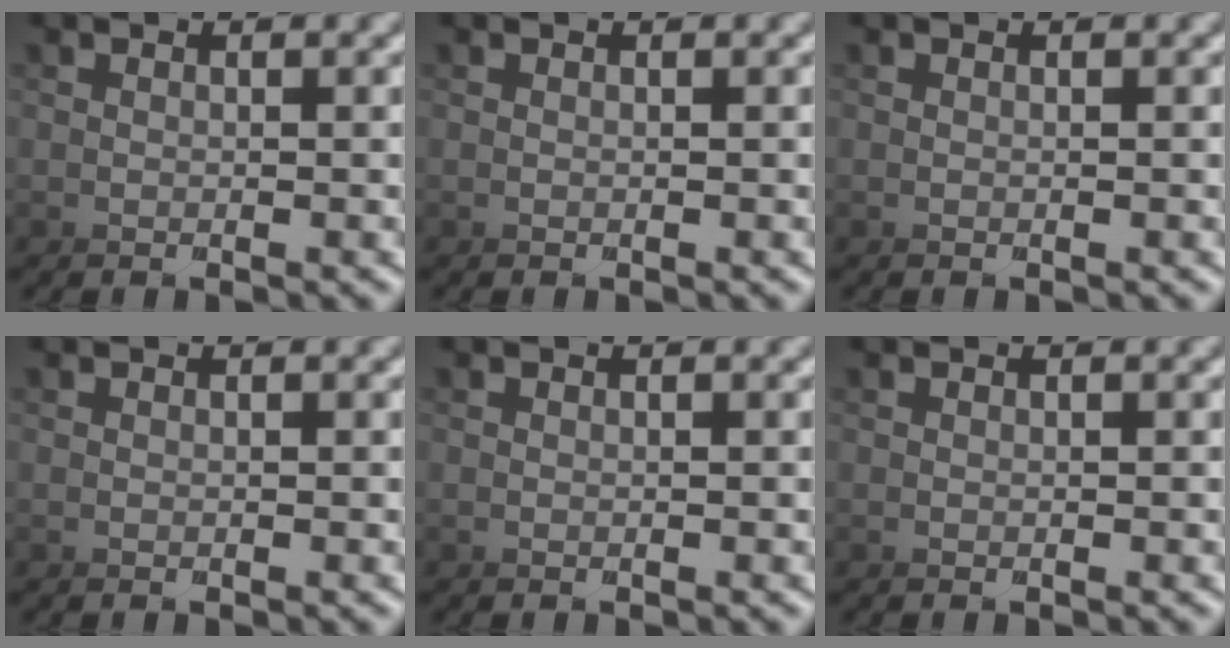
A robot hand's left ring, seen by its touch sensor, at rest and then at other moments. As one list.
[{"total": 0.0}, {"total": 0.0}, {"total": 0.0}, {"total": 0.0}, {"total": 0.0}]